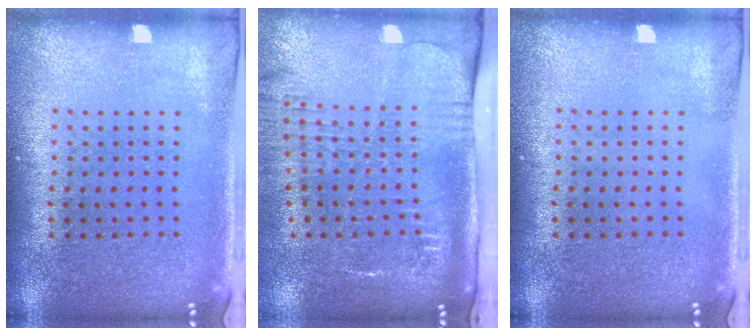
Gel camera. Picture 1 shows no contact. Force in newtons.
{"total": 2.7, "press": 2.0, "slide": 1.8}
{"total": 0.0}